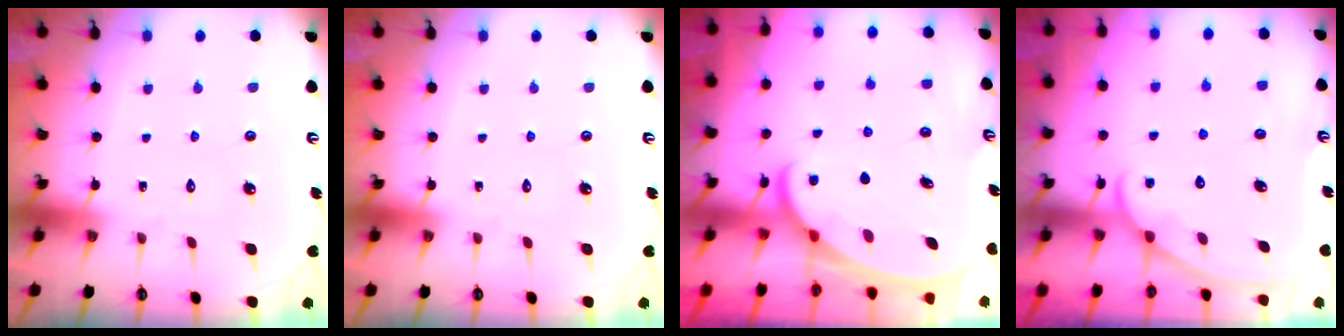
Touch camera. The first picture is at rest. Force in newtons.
{"total": 0.0}
{"total": 2.3, "press": 2.2, "slide": 0.4}
{"total": 1.9, "press": 1.9, "slide": 0.2}